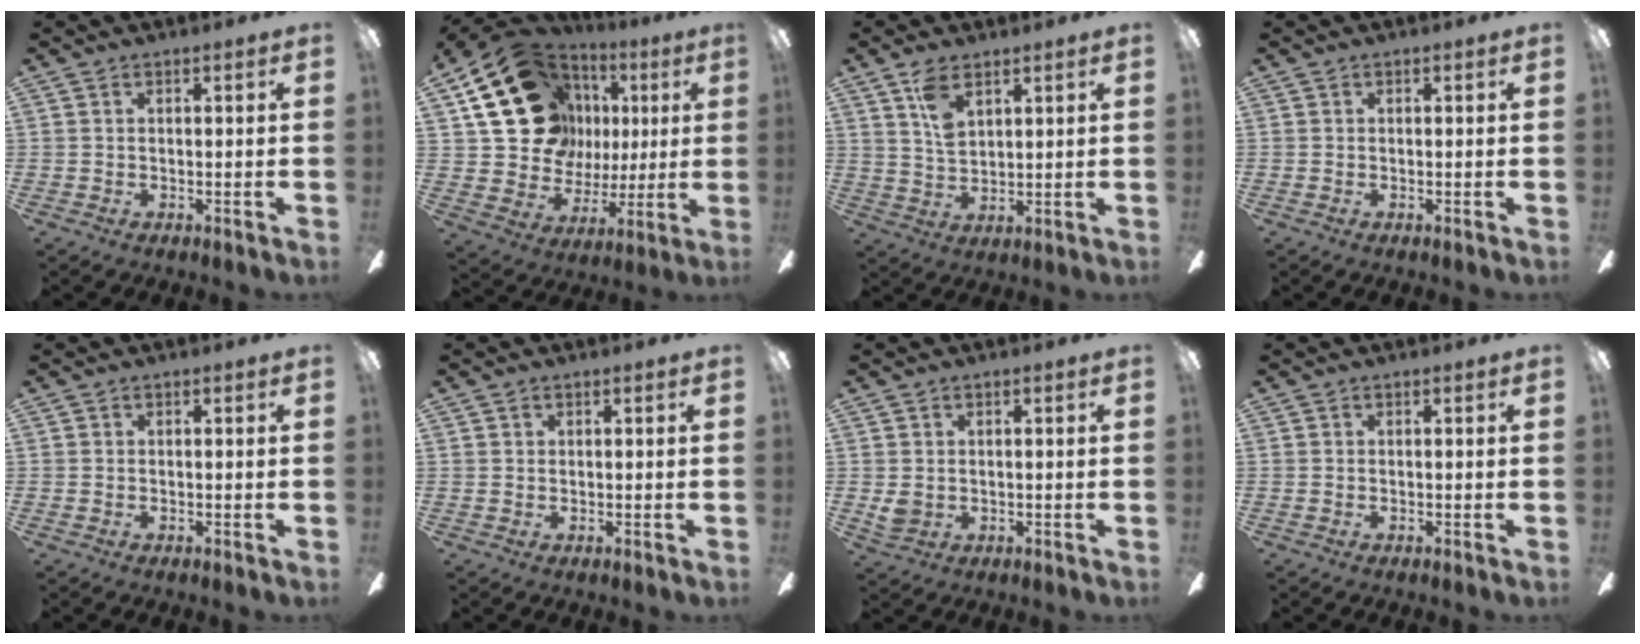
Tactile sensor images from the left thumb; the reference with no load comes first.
{"total": 23.9, "force": [8.5, 18.6, 12.5], "torque": [-0.240, -0.025, 0.175]}
{"total": 7.0, "force": [4.1, 3.6, 4.3], "torque": [-0.081, -0.008, 0.075]}
{"total": 0.0}
{"total": 0.0}
{"total": 0.7, "force": [0.3, 0.6, 0.1], "torque": [-0.002, 0.003, 0.005]}
{"total": 2.9, "force": [0.3, 2.6, 1.3], "torque": [-0.016, 0.002, 0.005]}
{"total": 0.0}